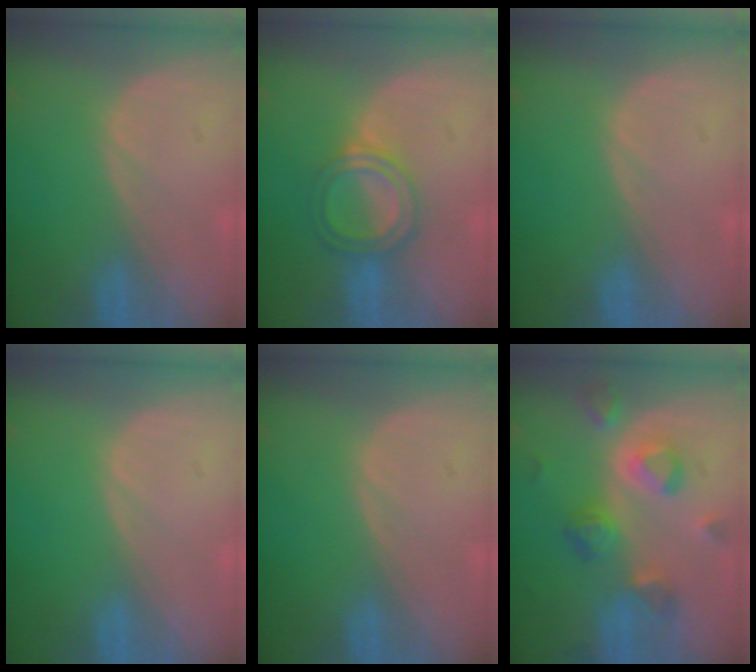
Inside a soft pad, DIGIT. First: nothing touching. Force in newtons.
{"total": 5.0, "press": 5.0, "slide": 0.7}
{"total": 0.0}
{"total": 0.0}
{"total": 0.0}
{"total": 7.5, "press": 7.4, "slide": 1.4}